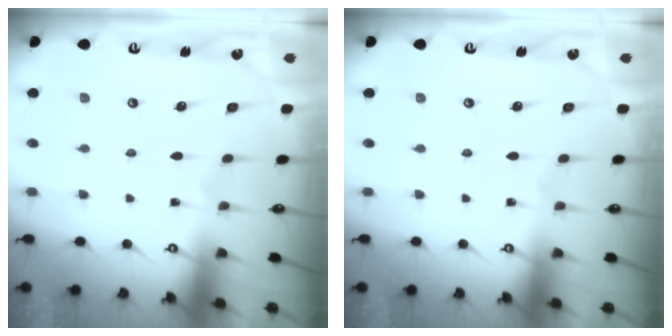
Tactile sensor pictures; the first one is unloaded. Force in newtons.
{"total": 0.0}